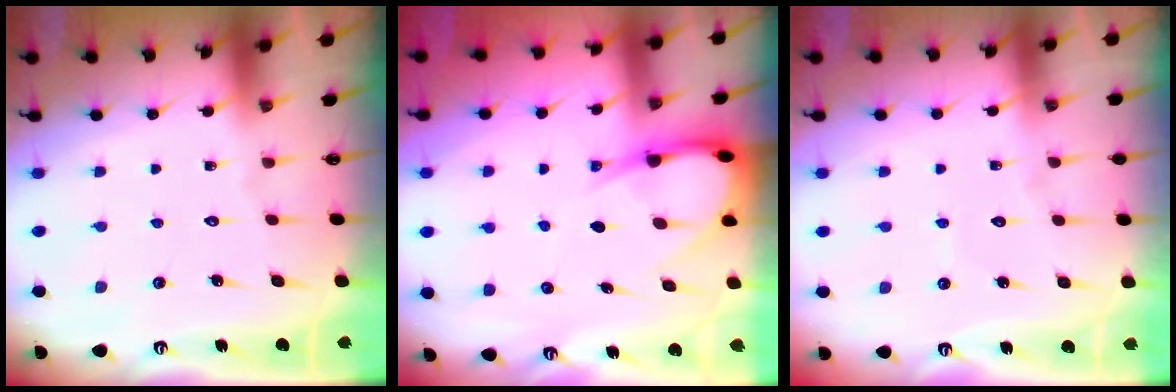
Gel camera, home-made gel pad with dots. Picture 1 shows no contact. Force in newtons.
{"total": 8.3, "press": 8.2, "slide": 0.9}
{"total": 2.7, "press": 2.7, "slide": 0.2}